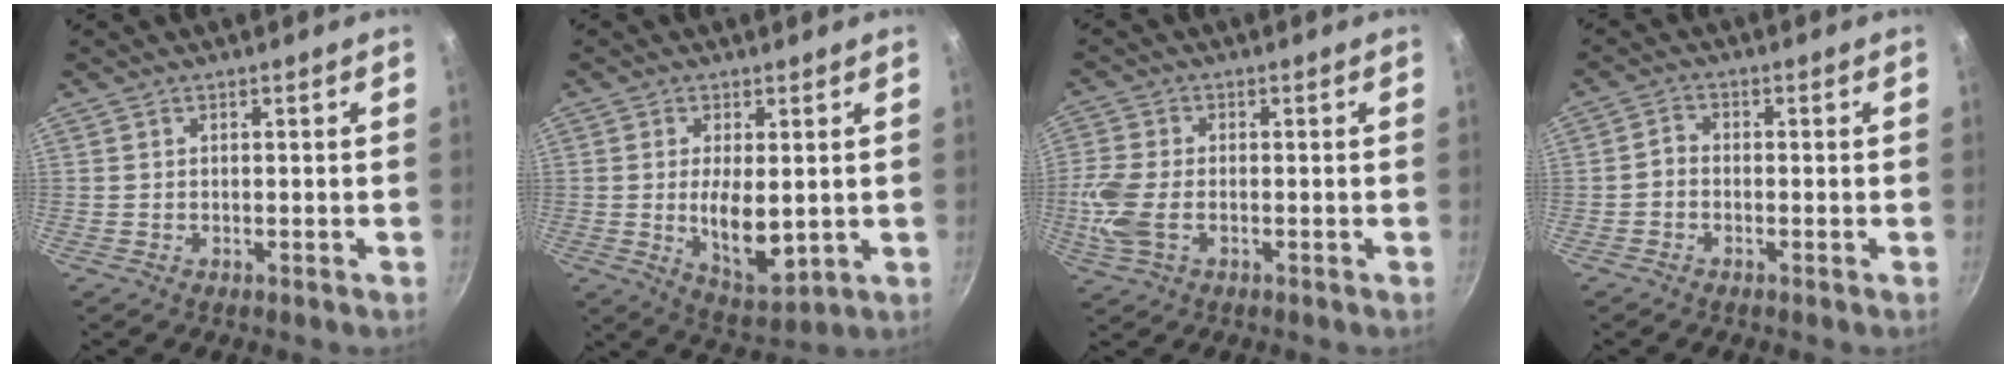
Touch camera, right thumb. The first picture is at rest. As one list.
[{"total": 9.6, "force": [0.1, 4.4, 8.5], "torque": [-0.139, -0.020, 0.016]}, {"total": 7.7, "force": [-1.7, 4.5, 6.1], "torque": [-0.146, 0.000, -0.042]}, {"total": 2.0, "force": [-1.0, 1.4, 1.0], "torque": [-0.021, 0.016, -0.027]}]